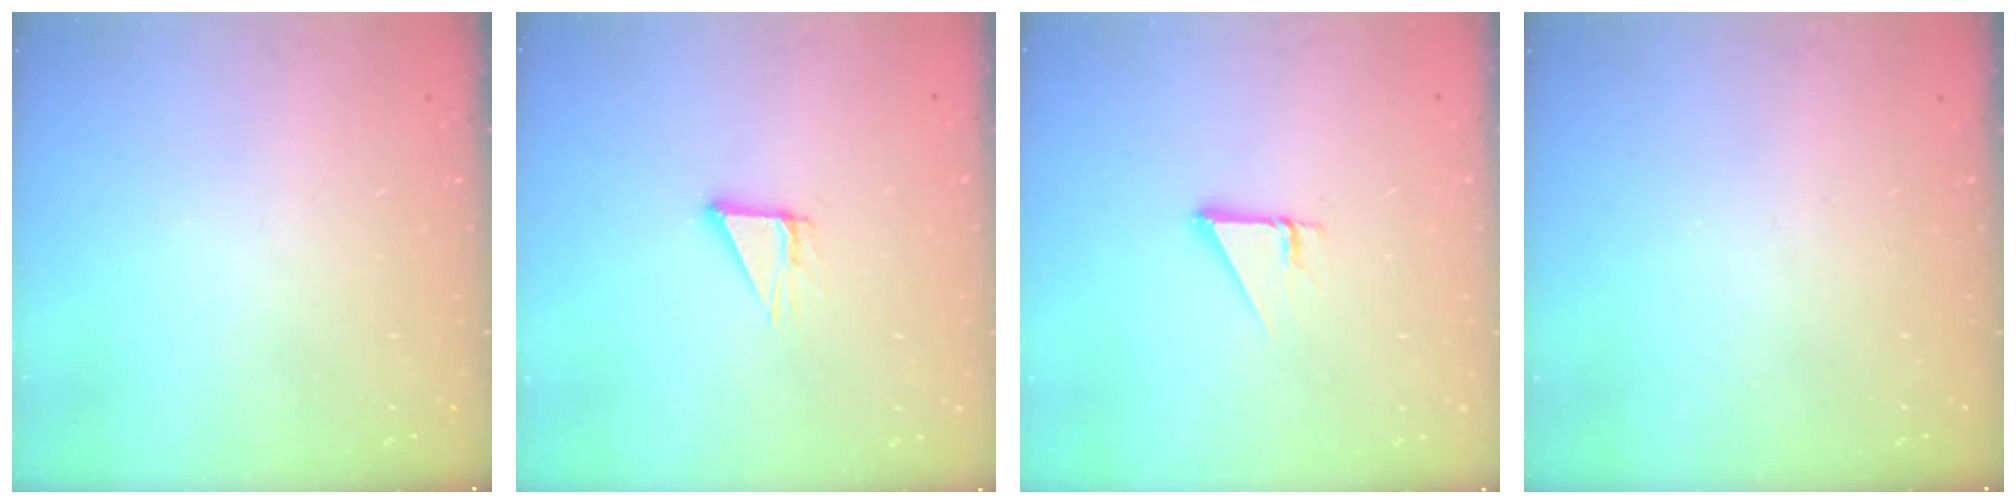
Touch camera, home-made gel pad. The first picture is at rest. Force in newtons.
{"total": 3.8, "press": 3.8, "slide": 0.4}
{"total": 2.7, "press": 2.7, "slide": 0.1}
{"total": 0.0}